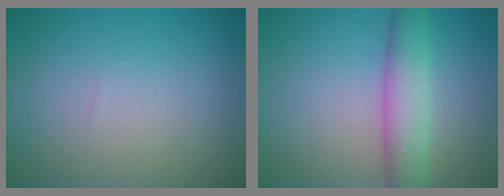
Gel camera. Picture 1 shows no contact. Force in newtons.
{"total": 4.5, "press": 4.5, "slide": 0.1}